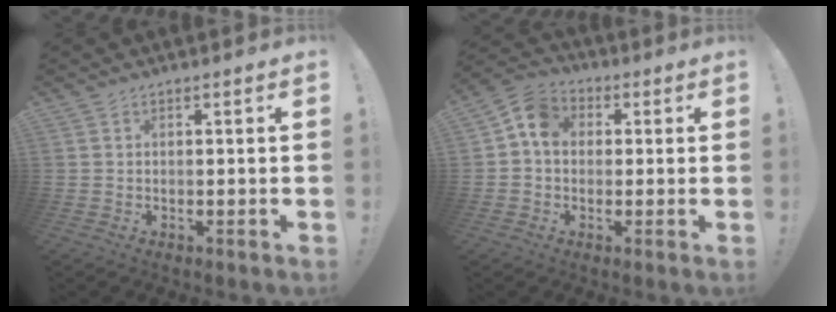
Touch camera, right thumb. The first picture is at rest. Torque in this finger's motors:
{"motor_torque": [0.97, 0.99, 0.16, 0.31, 0.06]}